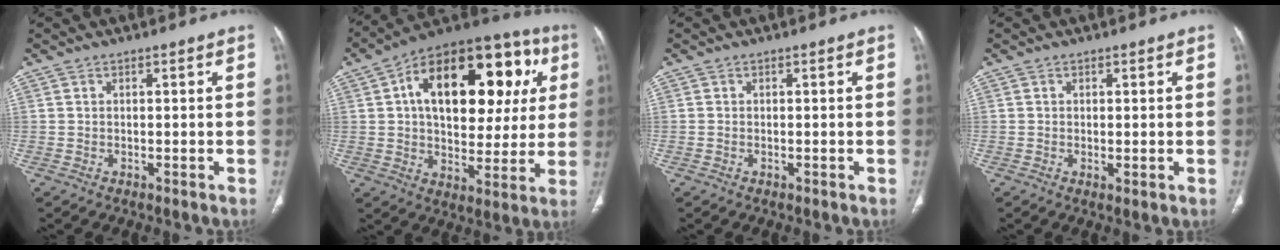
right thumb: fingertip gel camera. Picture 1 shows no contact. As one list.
[{"total": 27.6, "force": [7.1, 15.4, 21.8], "torque": [-0.290, 0.034, 0.104]}, {"total": 0.0}, {"total": 1.1, "force": [-0.1, 0.3, 1.0], "torque": [-0.025, -0.007, 0.000]}]